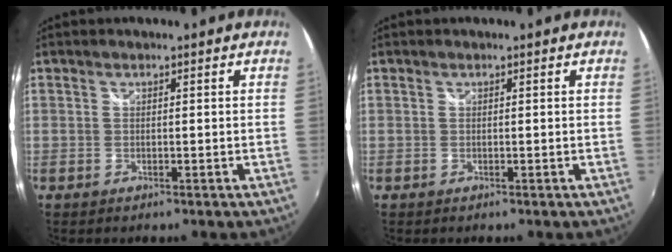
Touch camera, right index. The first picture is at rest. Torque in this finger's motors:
{"motor_torque": [0.17, 0.11, 0.00, 0.00]}